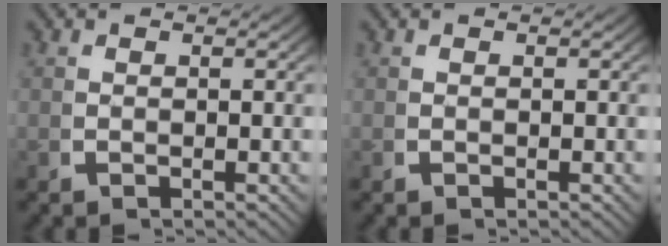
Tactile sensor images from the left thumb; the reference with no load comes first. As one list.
[{"total": 0.0}]